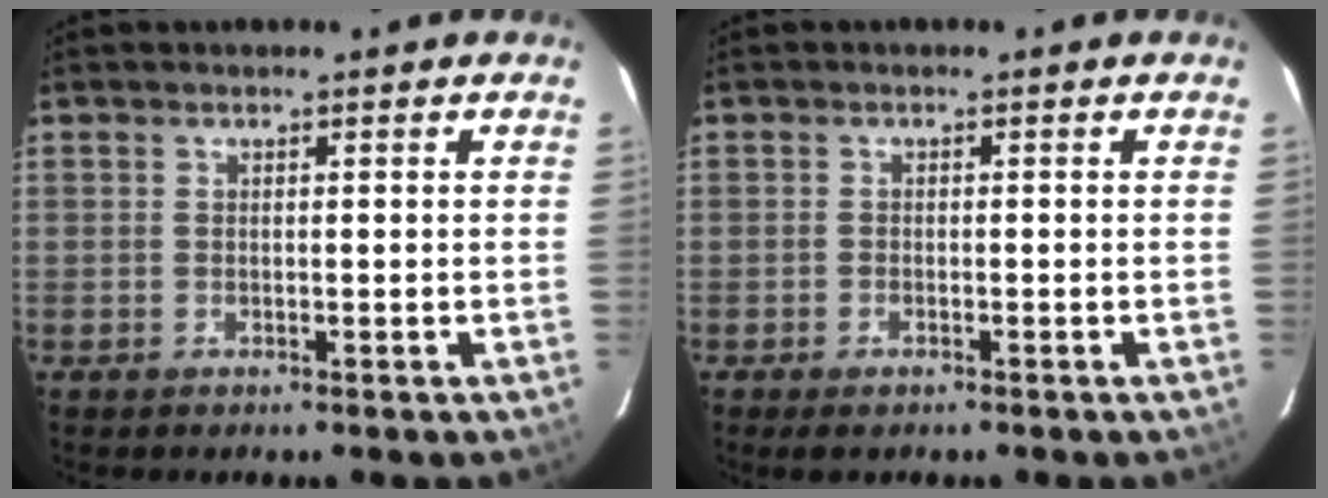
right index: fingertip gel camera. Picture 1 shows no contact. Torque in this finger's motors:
{"motor_torque": [0.28, -0.01, 0.00, 0.02]}